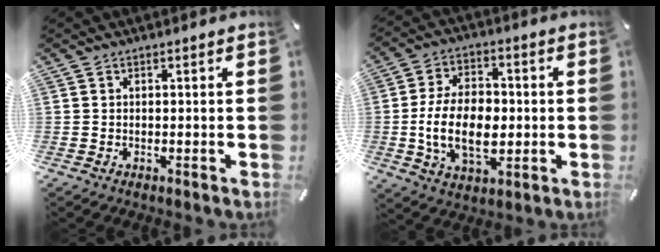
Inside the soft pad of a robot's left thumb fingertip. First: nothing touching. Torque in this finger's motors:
{"motor_torque": [1.94, 3.07, 1.01, -0.59, 0.27]}